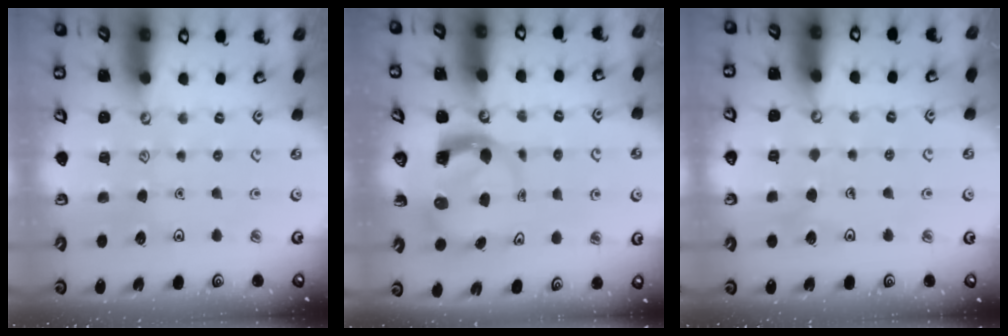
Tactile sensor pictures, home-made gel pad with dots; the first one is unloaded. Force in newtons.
{"total": 3.8, "press": 3.8, "slide": 0.6}
{"total": 3.2, "press": 3.2, "slide": 0.2}